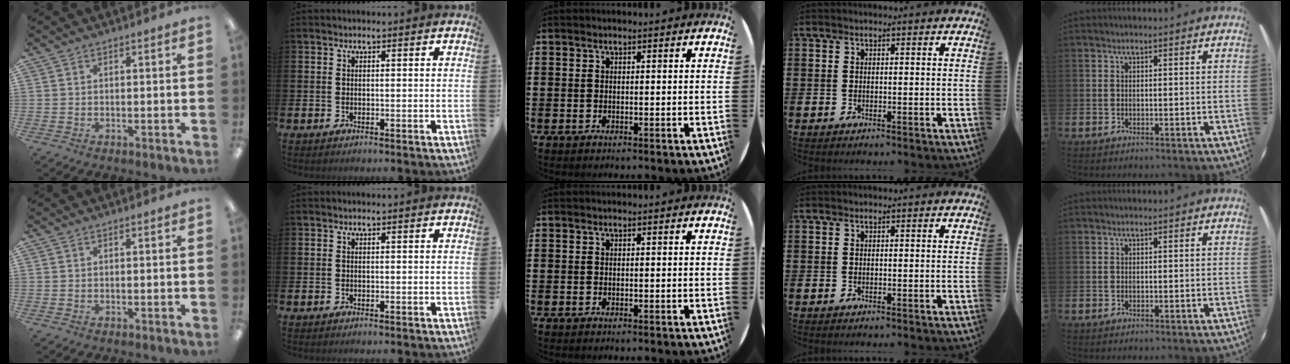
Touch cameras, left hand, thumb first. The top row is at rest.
{}